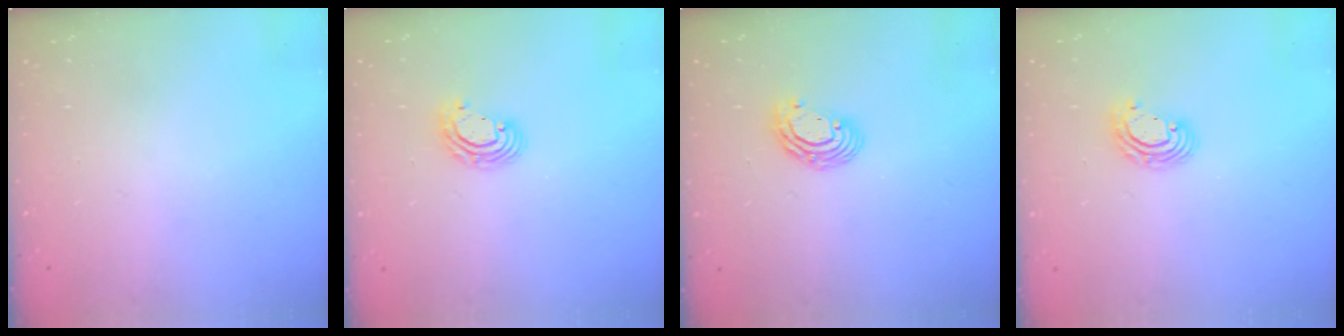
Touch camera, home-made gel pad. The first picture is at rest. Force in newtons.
{"total": 6.3, "press": 6.3, "slide": 0.8}
{"total": 6.9, "press": 6.9, "slide": 0.8}
{"total": 6.3, "press": 6.3, "slide": 0.8}